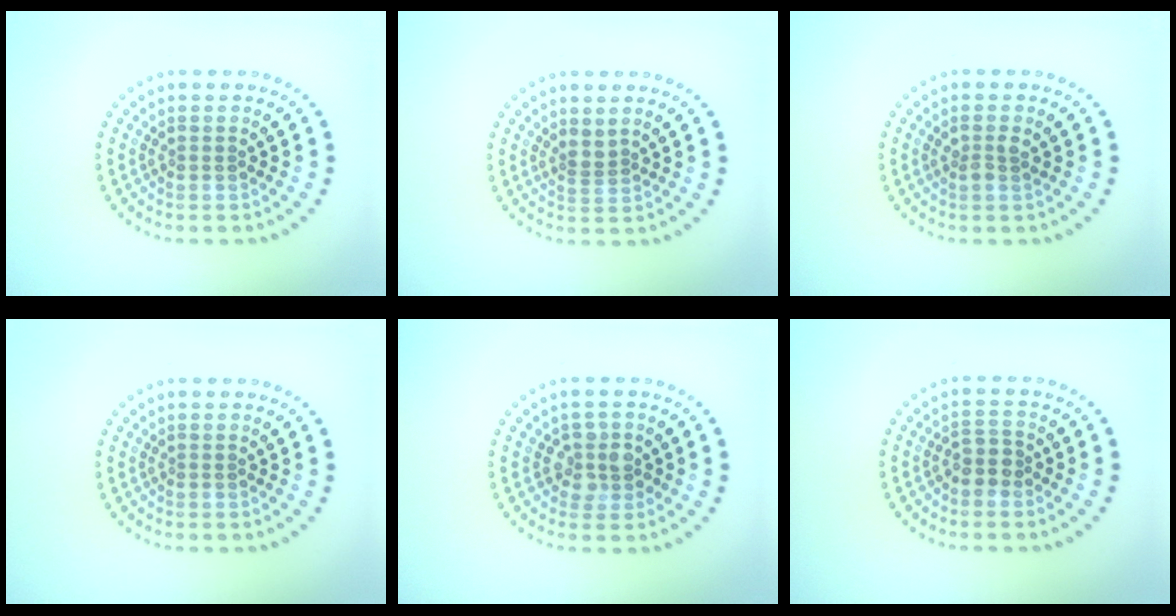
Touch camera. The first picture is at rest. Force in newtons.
{"total": 1.1, "press": 0.7, "slide": 0.9}
{"total": 0.9, "press": 0.9, "slide": 0.3}
{"total": 0.0}
{"total": 2.3, "press": 2.0, "slide": 1.1}
{"total": 2.0, "press": 1.8, "slide": 0.8}